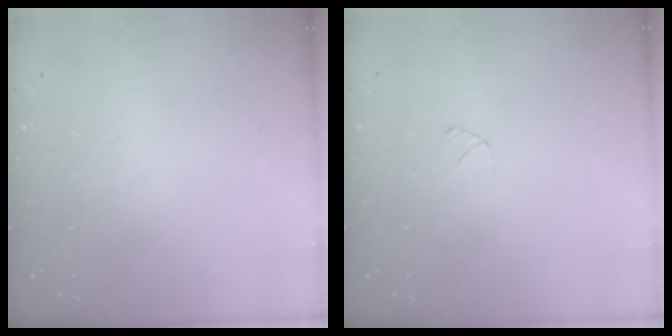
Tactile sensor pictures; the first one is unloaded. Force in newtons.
{"total": 2.6, "press": 2.6, "slide": 0.3}